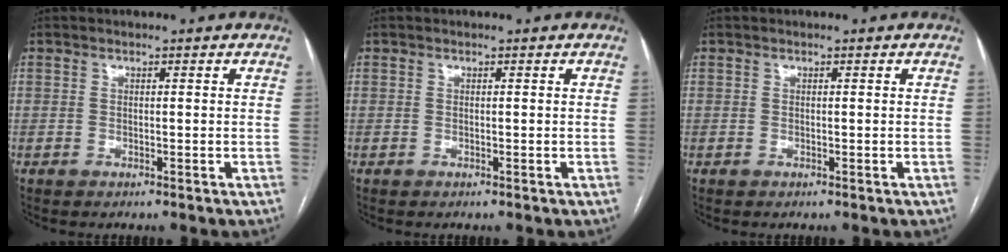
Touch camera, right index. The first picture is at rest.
{"total": 0.0}
{"total": 0.0}